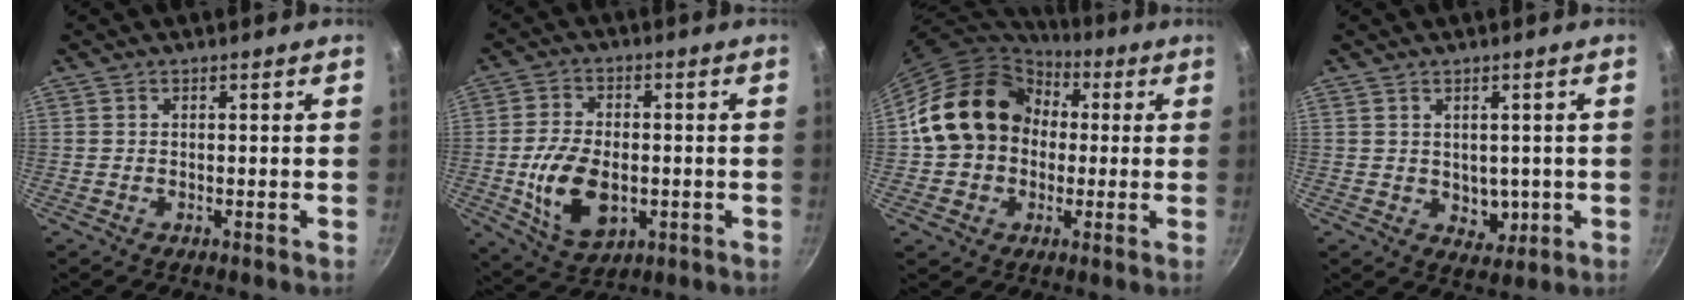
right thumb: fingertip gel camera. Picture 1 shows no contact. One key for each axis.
{"total": 12.5, "fx": -2.1, "fy": 7.8, "fz": 9.6, "tx": -0.168, "ty": 0.005, "tz": -0.027}
{"total": 18.0, "fx": 1.7, "fy": 14.8, "fz": 10.0, "tx": -0.150, "ty": 0.043, "tz": 0.020}
{"total": 4.5, "fx": 0.2, "fy": 3.6, "fz": 2.7, "tx": -0.016, "ty": -0.006, "tz": 0.013}